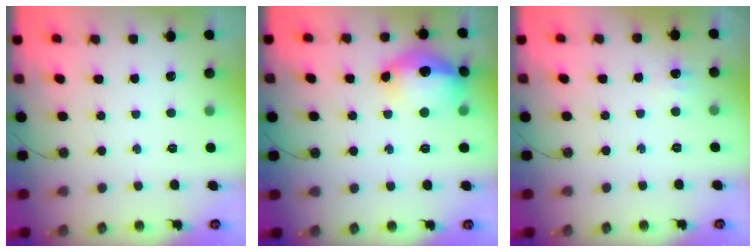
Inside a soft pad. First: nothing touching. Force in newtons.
{"total": 16.0, "press": 15.9, "slide": 1.7}
{"total": 3.1, "press": 3.0, "slide": 0.7}